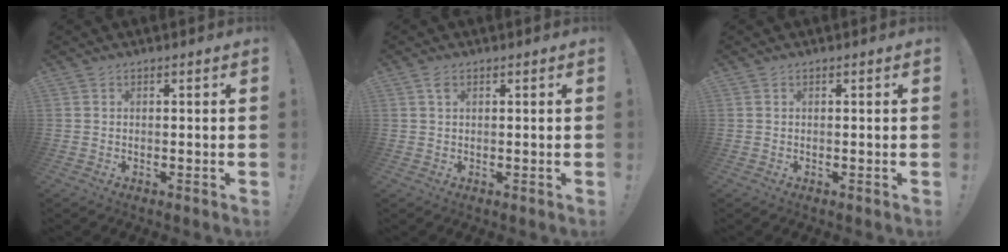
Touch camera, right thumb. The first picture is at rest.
{"total": 1.9, "force": [1.0, 1.0, 1.3], "torque": [-0.024, 0.001, 0.018]}
{"total": 0.0}